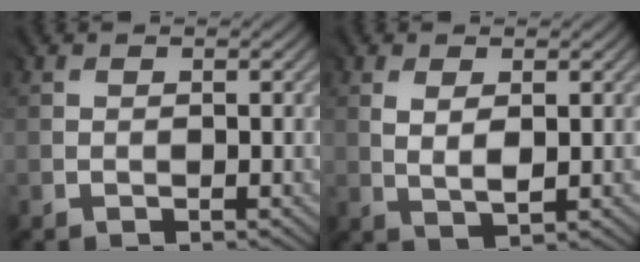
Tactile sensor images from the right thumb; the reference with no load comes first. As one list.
[{"total": 2.7, "force": [0.9, 1.1, 2.2], "torque": [-0.050, -0.004, 0.025]}]